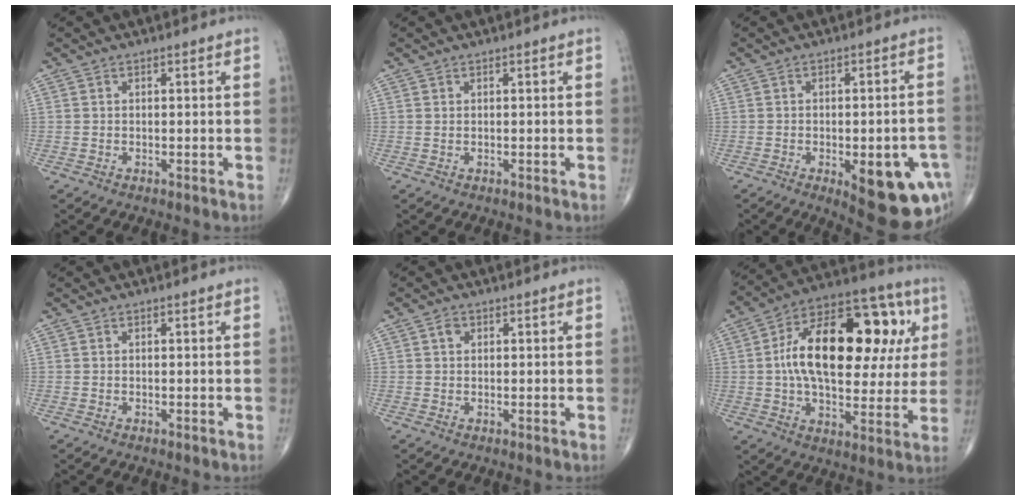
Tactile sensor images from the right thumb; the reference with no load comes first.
{"total": 0.0}
{"total": 15.4, "force": [-5.8, 6.1, 13.0], "torque": [-0.114, 0.019, -0.054]}
{"total": 0.0}
{"total": 1.4, "force": [0.5, 1.0, 0.7], "torque": [-0.008, 0.002, 0.006]}
{"total": 26.4, "force": [5.0, 13.8, 21.9], "torque": [-0.319, 0.023, 0.070]}